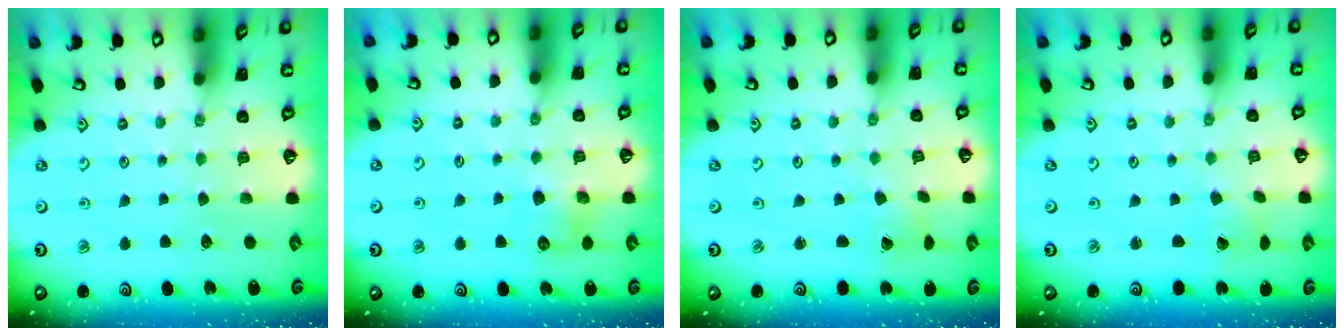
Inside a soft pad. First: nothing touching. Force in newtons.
{"total": 6.6, "press": 6.6, "slide": 0.5}
{"total": 2.6, "press": 2.6, "slide": 0.1}
{"total": 0.6, "press": 0.6, "slide": 0.1}